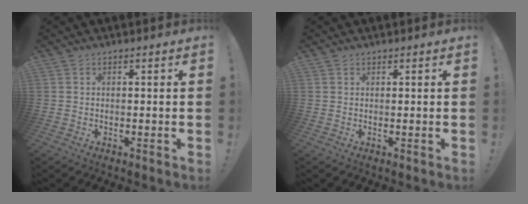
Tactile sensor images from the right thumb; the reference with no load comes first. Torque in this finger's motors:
{"motor_torque": [0.23, -0.44, -0.05, 0.12, -0.01]}